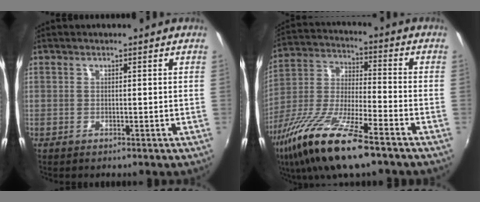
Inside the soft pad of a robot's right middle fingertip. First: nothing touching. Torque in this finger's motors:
{"motor_torque": [1.26, -0.88, 0.44, 0.21]}